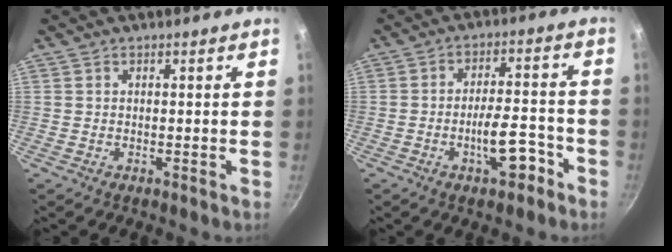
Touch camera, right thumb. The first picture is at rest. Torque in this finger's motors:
{"motor_torque": [3.18, 1.83, 1.67, -1.10, 0.64]}